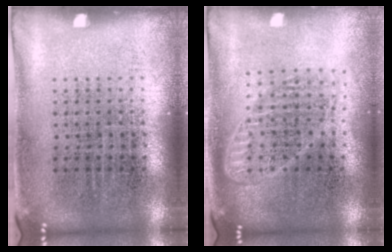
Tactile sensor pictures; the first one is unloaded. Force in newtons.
{"total": 1.8, "press": 1.5, "slide": 0.9}